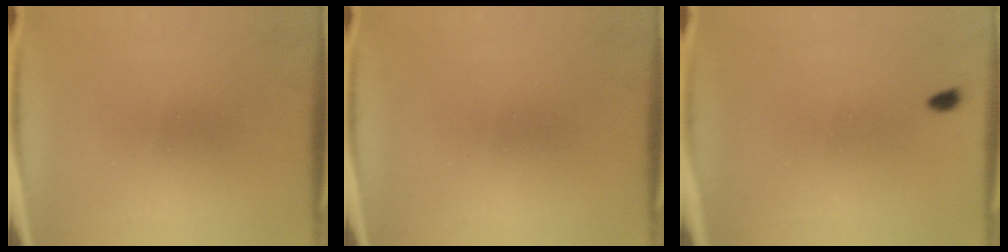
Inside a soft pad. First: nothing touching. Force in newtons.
{"total": 0.0}
{"total": 0.7}